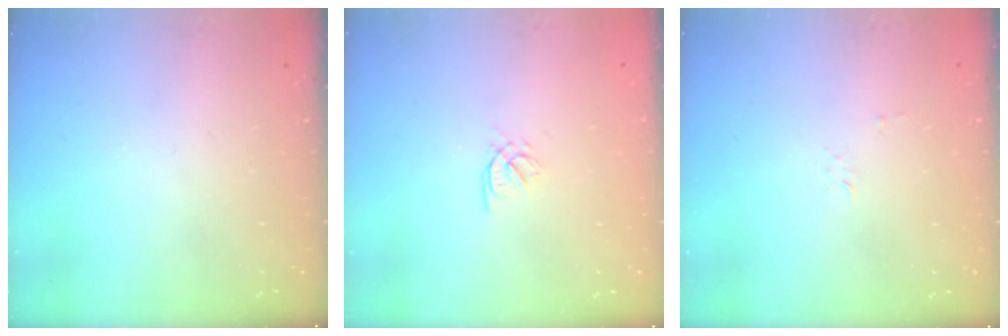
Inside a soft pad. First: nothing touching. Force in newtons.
{"total": 2.1, "press": 2.0, "slide": 0.5}
{"total": 2.7, "press": 2.7, "slide": 0.3}